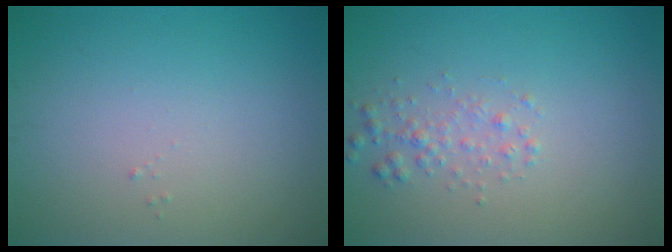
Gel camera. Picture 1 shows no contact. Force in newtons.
{"total": 1.6, "press": 1.6, "slide": 0.0}